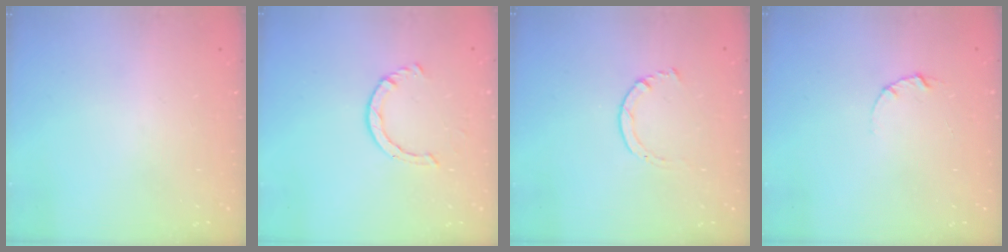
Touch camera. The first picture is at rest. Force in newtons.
{"total": 2.9, "press": 2.9, "slide": 0.4}
{"total": 2.0, "press": 1.9, "slide": 0.3}
{"total": 2.1, "press": 2.1, "slide": 0.1}